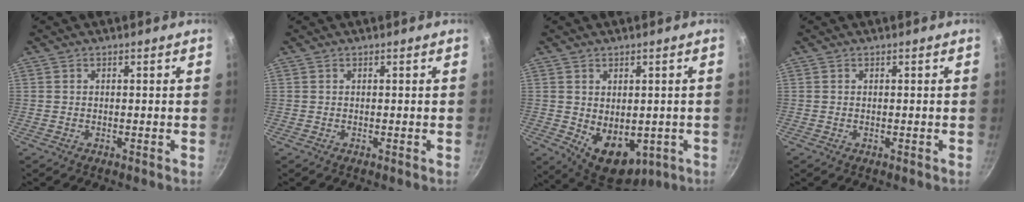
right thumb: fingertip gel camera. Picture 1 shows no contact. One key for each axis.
{"total": 0.0}
{"total": 10.9, "fx": -1.9, "fy": 7.4, "fz": 7.8, "tx": -0.085, "ty": -0.015, "tz": -0.003}
{"total": 0.0}